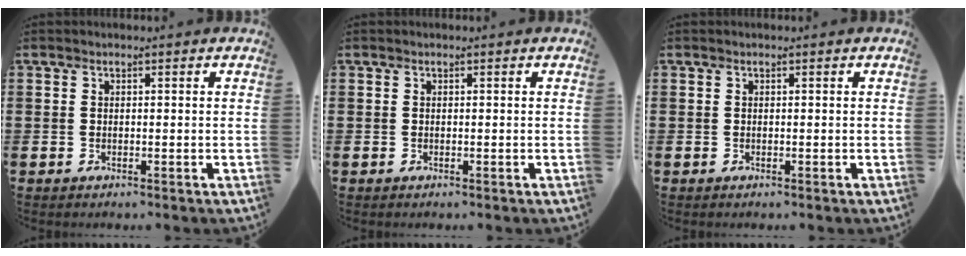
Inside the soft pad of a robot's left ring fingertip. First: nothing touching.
{"total": 0.0}
{"total": 0.0}